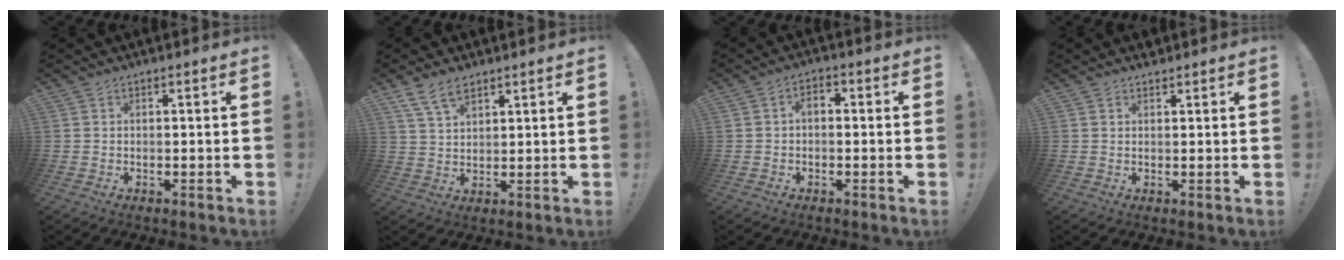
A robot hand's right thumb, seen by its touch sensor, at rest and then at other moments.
{"total": 7.2, "force": [4.9, 3.5, 3.9], "torque": [-0.072, -0.015, 0.095]}
{"total": 2.5, "force": [-0.9, 1.4, 1.9], "torque": [-0.034, 0.010, -0.018]}
{"total": 1.2, "force": [1.1, 0.4, -0.1], "torque": [0.016, -0.008, 0.019]}